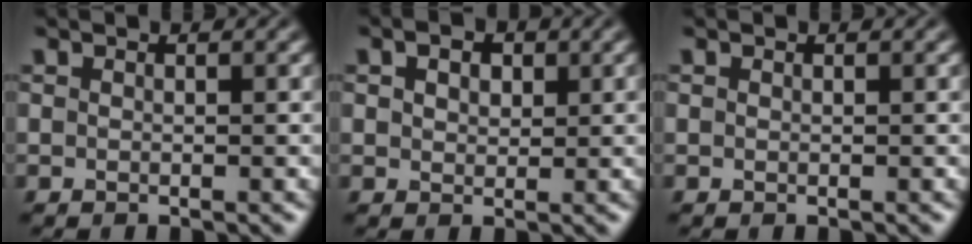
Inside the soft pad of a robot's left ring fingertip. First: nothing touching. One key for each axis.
{"total": 2.5, "fx": 1.2, "fy": 1.7, "fz": 1.5, "tx": -0.025, "ty": 0.004, "tz": 0.014}
{"total": 0.0}